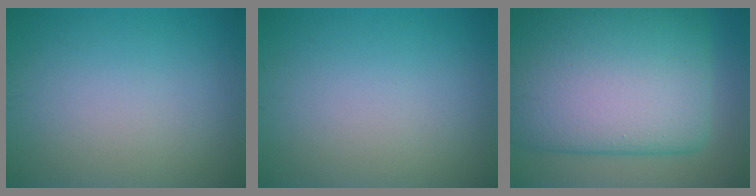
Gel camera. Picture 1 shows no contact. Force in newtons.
{"total": 0.0}
{"total": 17.4, "press": 17.4, "slide": 0.8}